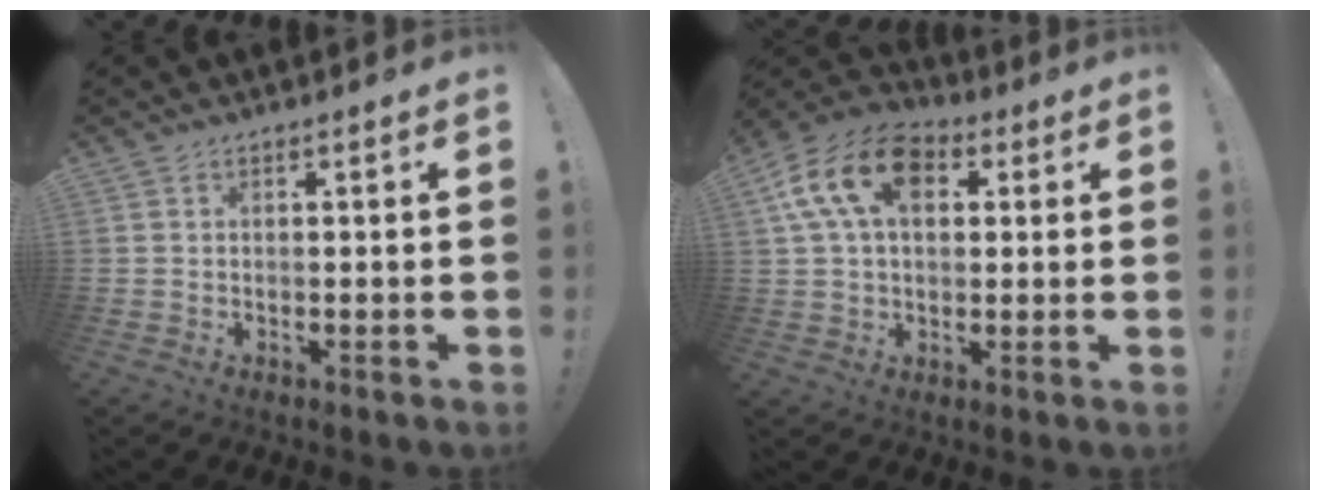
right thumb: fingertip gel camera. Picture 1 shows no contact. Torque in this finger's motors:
{"motor_torque": [1.53, 3.06, 1.41, -0.11, 0.11]}